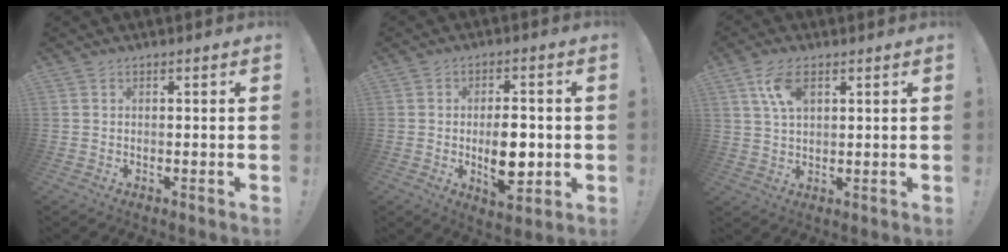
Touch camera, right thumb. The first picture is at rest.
{"total": 11.0, "force": [-1.5, 5.5, 9.4], "torque": [-0.146, -0.004, -0.026]}
{"total": 7.6, "force": [3.3, 4.0, 5.5], "torque": [-0.098, -0.003, 0.064]}